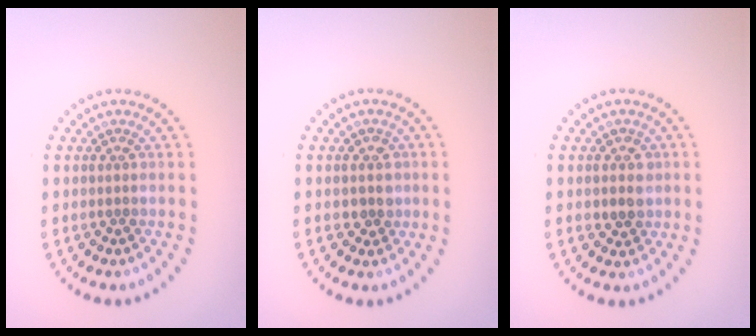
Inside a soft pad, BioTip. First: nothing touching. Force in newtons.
{"total": 1.3, "press": 1.1, "slide": 0.7}
{"total": 2.0, "press": 1.9, "slide": 0.6}